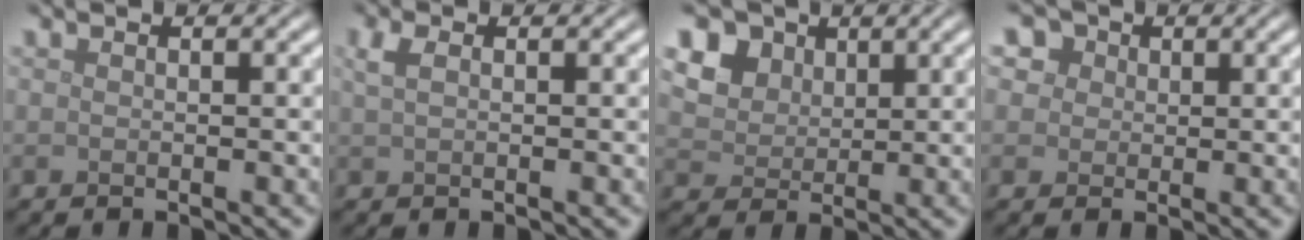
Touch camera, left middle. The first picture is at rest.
{"total": 1.4, "force": [0.6, 0.6, 1.1], "torque": [-0.026, 0.005, 0.012]}
{"total": 9.9, "force": [5.2, 7.3, 4.2], "torque": [-0.113, 0.030, 0.086]}
{"total": 6.5, "force": [3.3, 4.7, 2.8], "torque": [-0.063, 0.018, 0.035]}